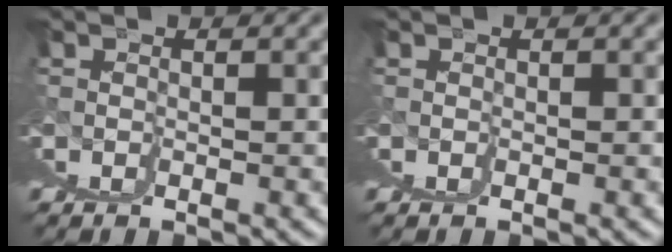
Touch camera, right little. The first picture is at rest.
{"total": 0.0}